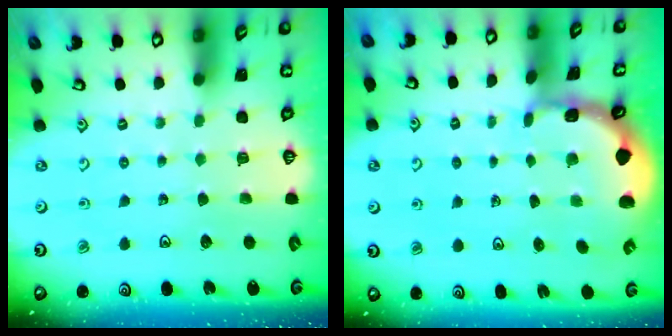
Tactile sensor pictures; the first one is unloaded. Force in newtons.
{"total": 1.0, "press": 1.0, "slide": 0.2}